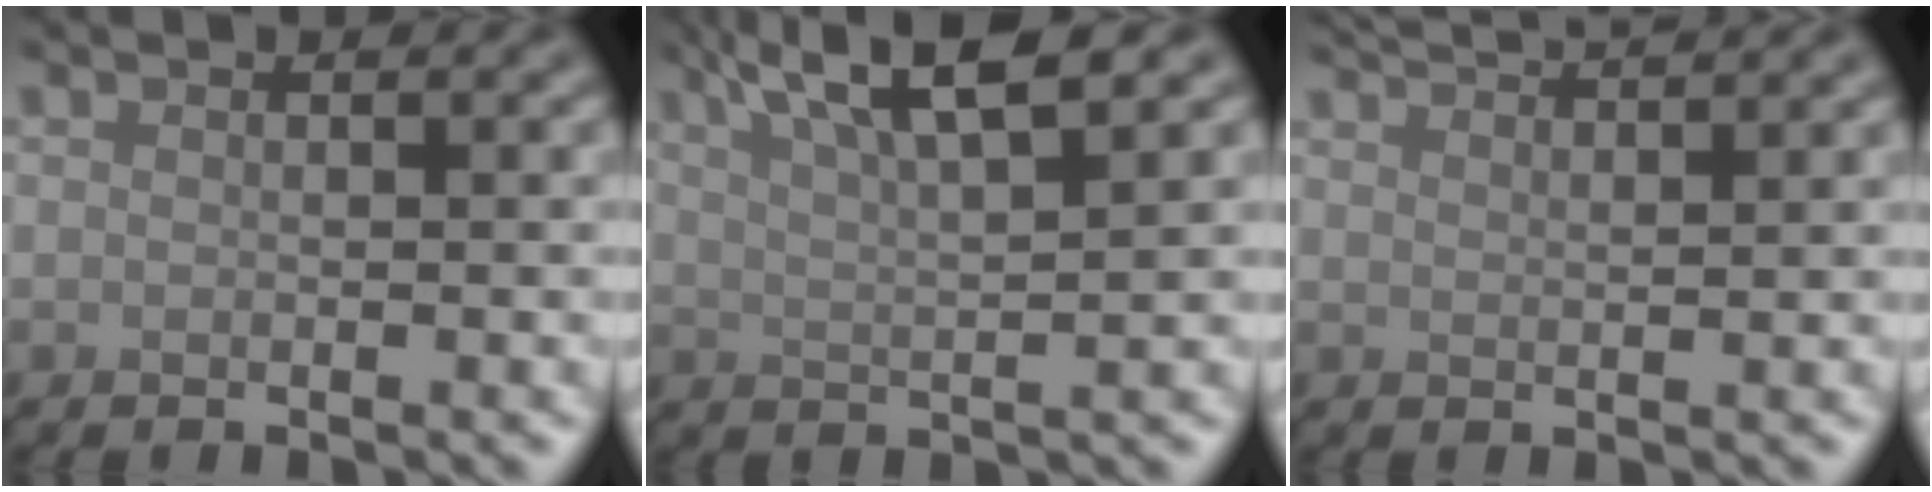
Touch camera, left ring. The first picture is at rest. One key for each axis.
{"total": 6.1, "fx": 3.5, "fy": 1.3, "fz": 4.8, "tx": -0.072, "ty": 0.018, "tz": 0.061}
{"total": 4.8, "fx": 4.3, "fy": 0.8, "fz": 2.0, "tx": -0.014, "ty": 0.022, "tz": 0.047}